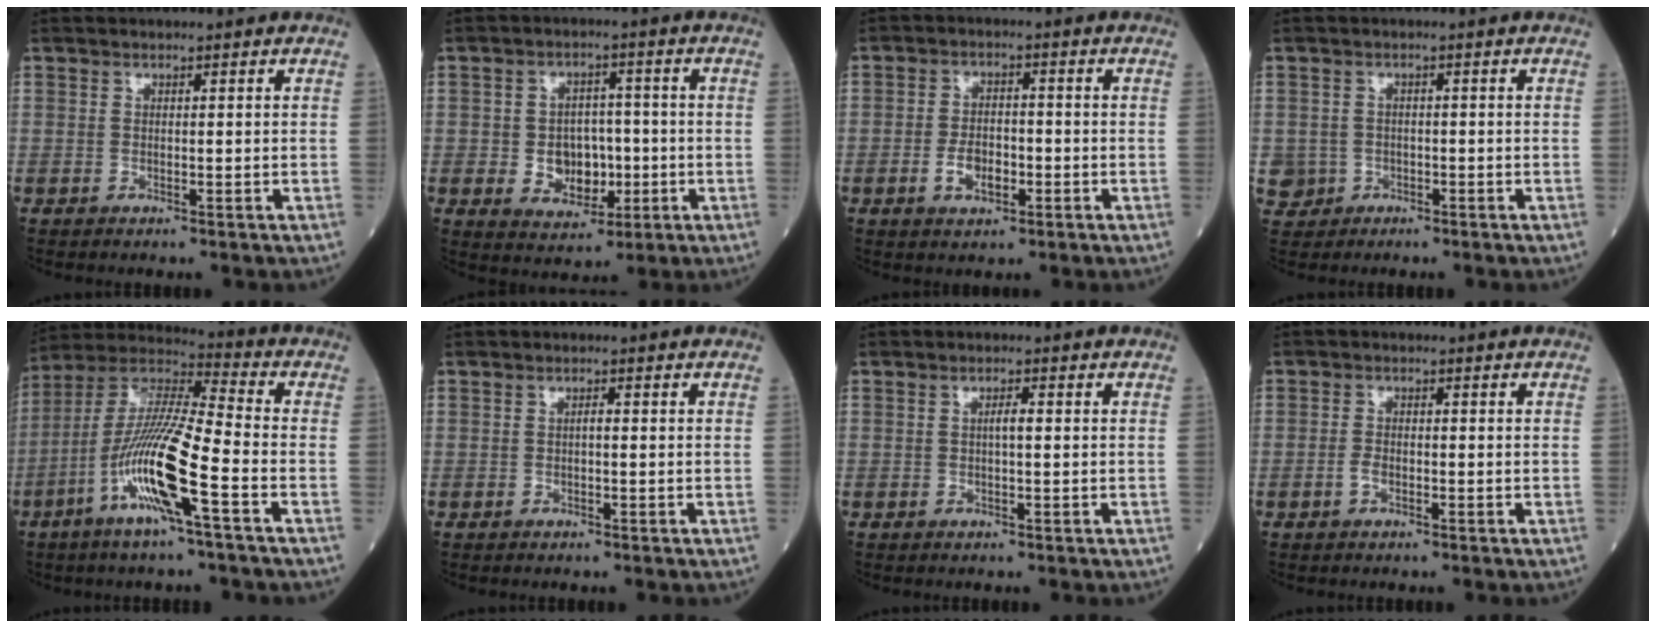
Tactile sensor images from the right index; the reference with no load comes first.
{"total": 7.0, "force": [-1.1, 5.2, 4.6], "torque": [-0.070, 0.007, -0.009]}
{"total": 4.6, "force": [-1.7, 2.4, 3.5], "torque": [-0.066, 0.002, -0.028]}
{"total": 3.0, "force": [-1.0, 2.8, -0.1], "torque": [0.007, 0.012, -0.017]}
{"total": 15.1, "force": [-5.8, 0.4, 14.0], "torque": [-0.286, -0.005, -0.118]}
{"total": 0.6, "force": [-0.1, 0.1, 0.6], "torque": [-0.011, 0.002, -0.003]}
{"total": 1.4, "force": [0.0, 0.2, 1.4], "torque": [-0.025, 0.004, -0.001]}
{"total": 1.7, "force": [-0.8, 0.9, 1.2], "torque": [-0.026, 0.003, -0.015]}